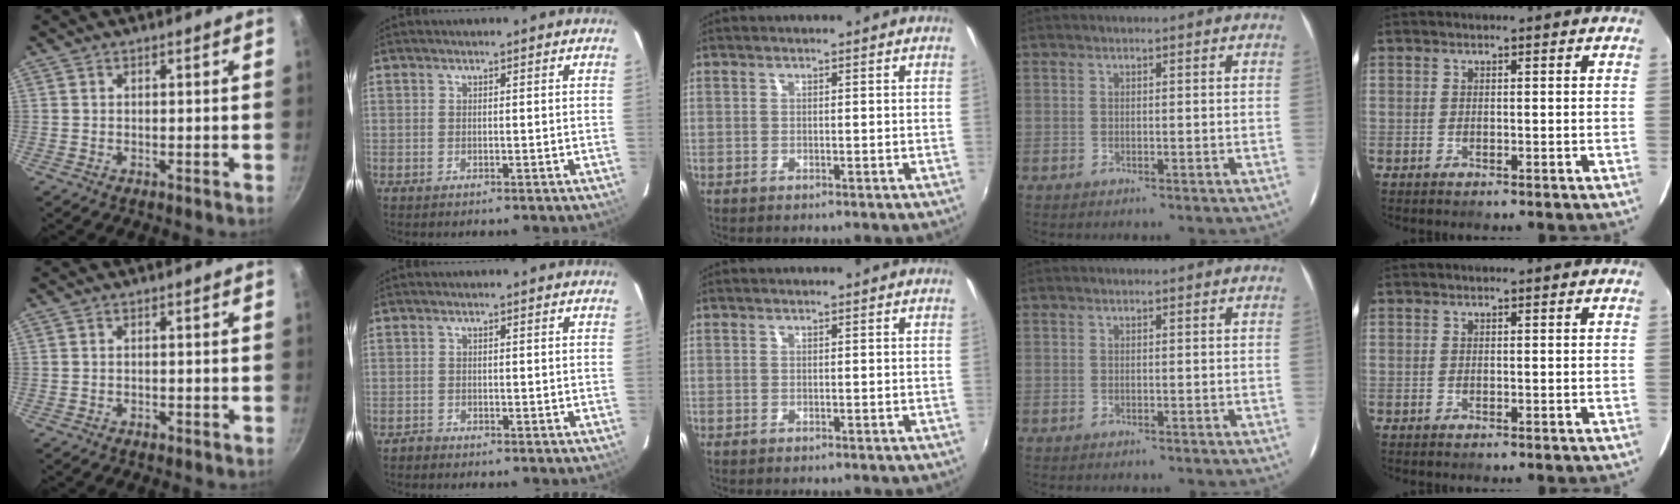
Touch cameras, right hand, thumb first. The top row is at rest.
{"thumb": {"total": 0.8, "force": [-0.5, 0.5, 0.4], "torque": [-0.009, 0.003, -0.007]}, "index": {"total": 1.2, "force": [-0.9, 0.0, -0.7], "torque": [0.012, 0.003, -0.018]}}